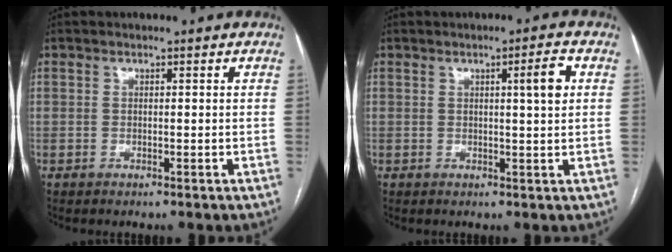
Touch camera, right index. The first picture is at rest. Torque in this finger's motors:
{"motor_torque": [0.47, 0.20, 0.06, 0.04]}